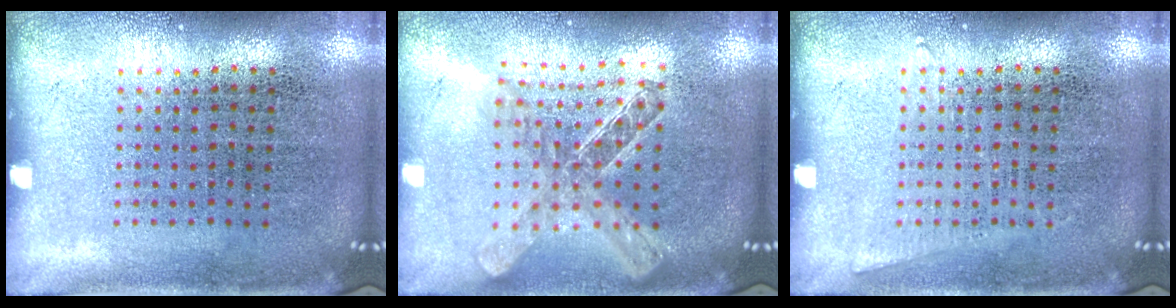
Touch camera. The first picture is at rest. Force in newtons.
{"total": 2.0, "press": 1.7, "slide": 1.2}
{"total": 0.7, "press": 0.7, "slide": 0.0}